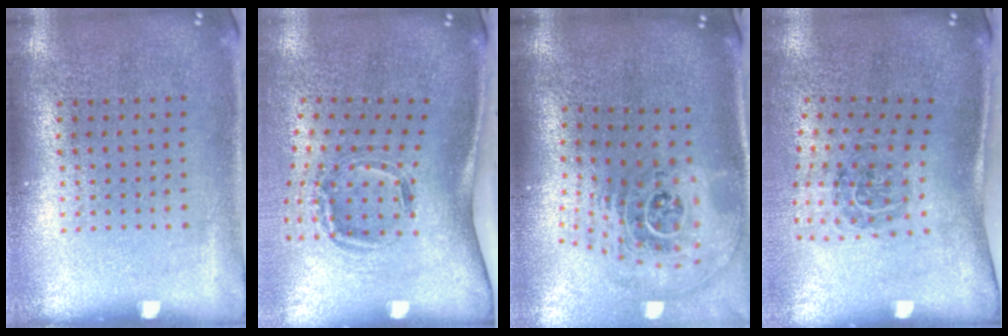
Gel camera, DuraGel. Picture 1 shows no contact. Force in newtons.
{"total": 1.9, "press": 1.2, "slide": 1.5}
{"total": 2.8, "press": 1.8, "slide": 2.1}
{"total": 1.7, "press": 1.1, "slide": 1.4}